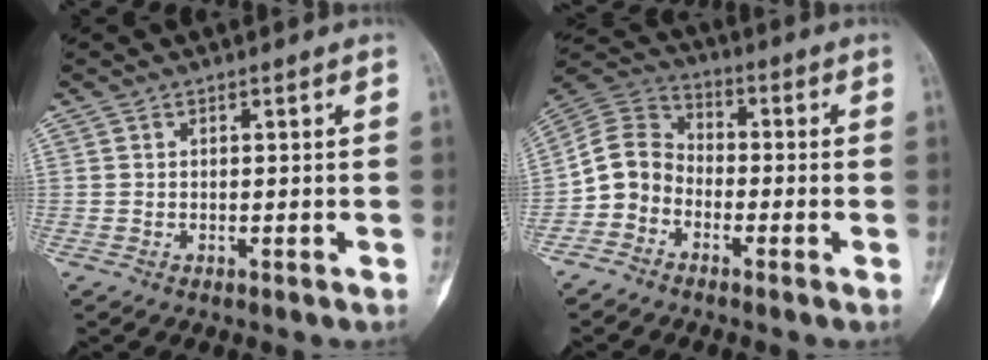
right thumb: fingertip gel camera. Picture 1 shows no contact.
{"total": 8.2, "force": [-3.2, 6.7, 3.6], "torque": [-0.058, 0.045, -0.076]}